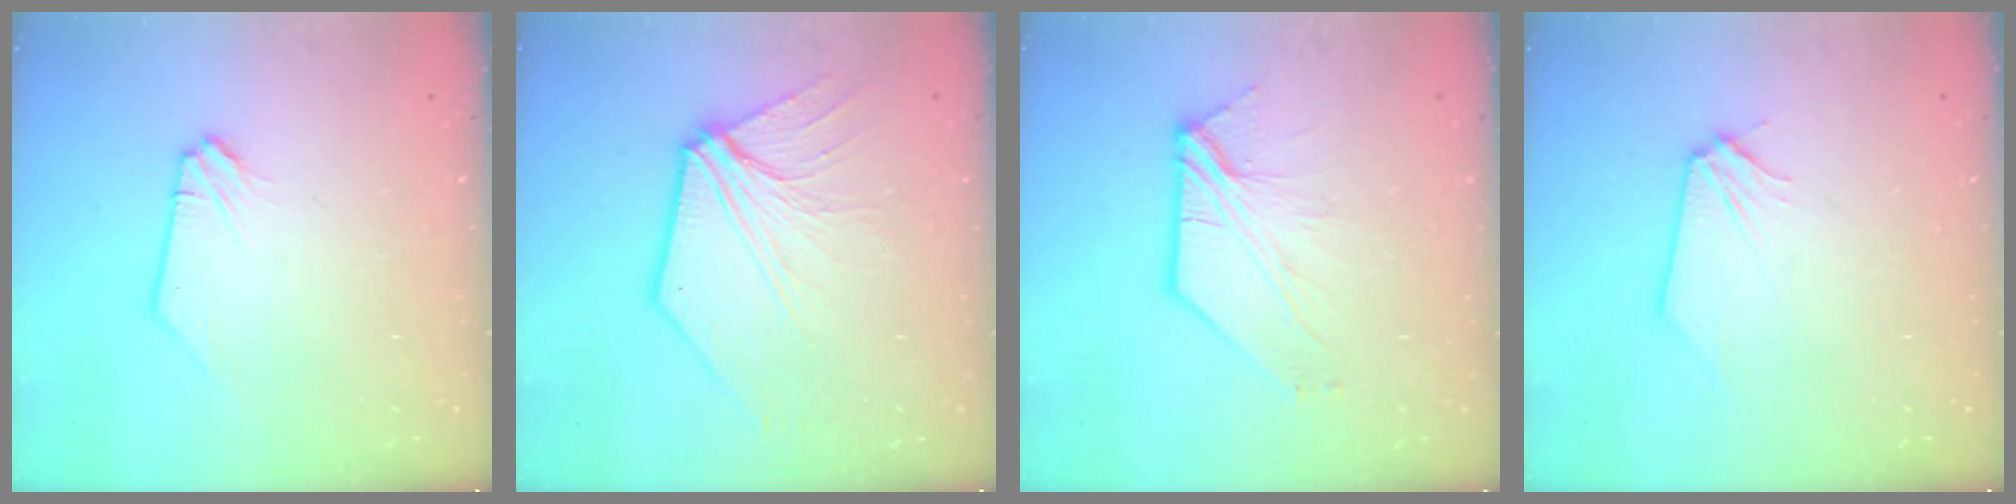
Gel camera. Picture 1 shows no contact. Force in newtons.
{"total": 10.2, "press": 10.1, "slide": 1.3}
{"total": 6.3, "press": 6.2, "slide": 0.8}
{"total": 0.0}